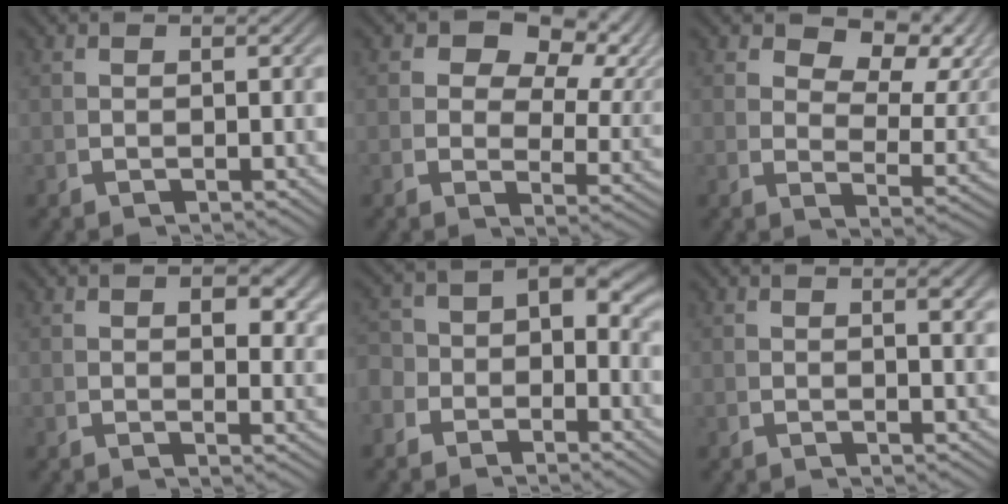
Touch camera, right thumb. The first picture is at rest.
{"total": 8.5, "force": [3.3, 5.5, 5.6], "torque": [-0.082, -0.001, 0.046]}
{"total": 6.5, "force": [3.4, 3.5, 4.4], "torque": [-0.059, -0.013, 0.058]}
{"total": 2.5, "force": [0.9, 1.3, 2.0], "torque": [-0.027, -0.010, 0.015]}
{"total": 6.2, "force": [-0.7, 5.0, 3.6], "torque": [-0.058, -0.012, -0.011]}
{"total": 1.3, "force": [0.5, 0.2, 1.2], "torque": [-0.015, 0.000, 0.009]}